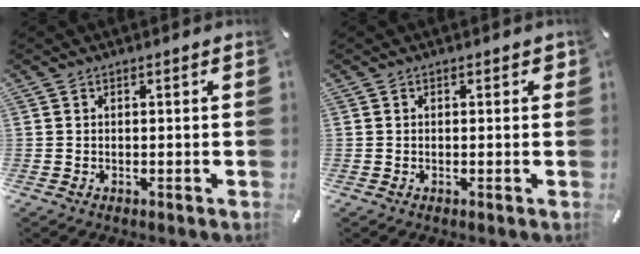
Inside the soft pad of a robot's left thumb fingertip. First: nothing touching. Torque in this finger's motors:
{"motor_torque": [0.13, 0.27, 0.13, -0.21, 0.08]}